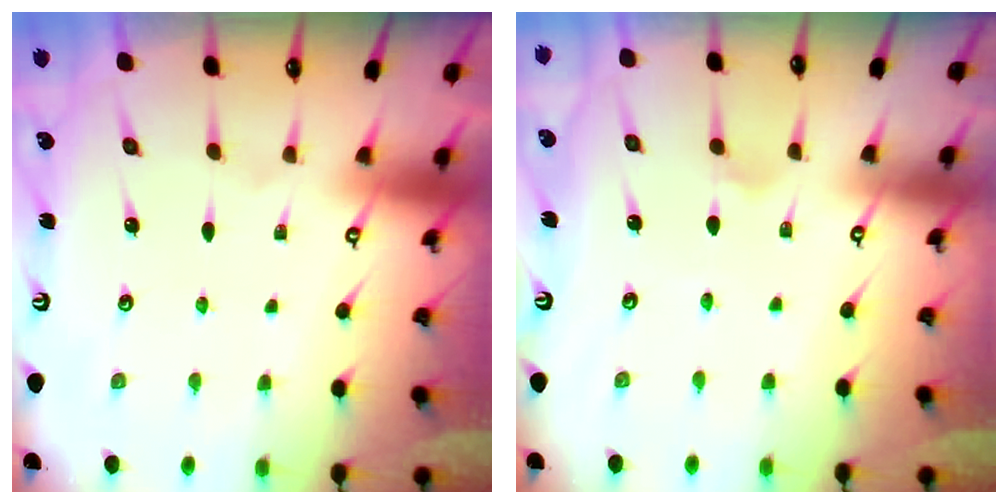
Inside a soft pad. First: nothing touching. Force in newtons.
{"total": 1.3, "press": 1.2, "slide": 0.4}